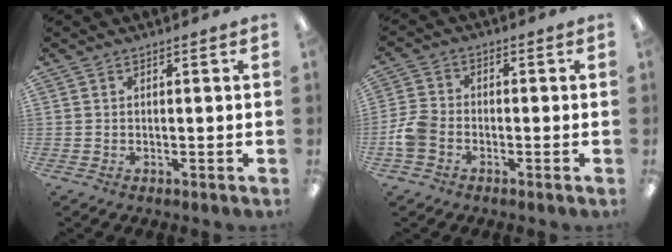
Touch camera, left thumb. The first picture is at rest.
{"total": 6.2, "force": [-2.4, 4.5, 3.5], "torque": [-0.071, 0.017, -0.043]}